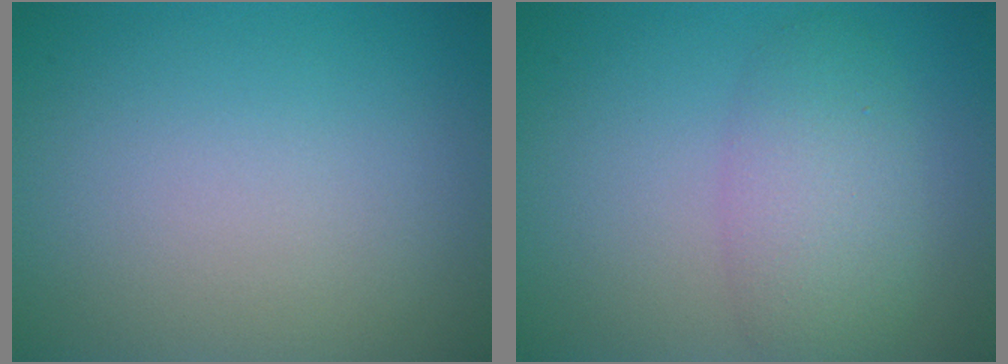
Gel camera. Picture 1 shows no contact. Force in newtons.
{"total": 4.2, "press": 4.2, "slide": 0.2}